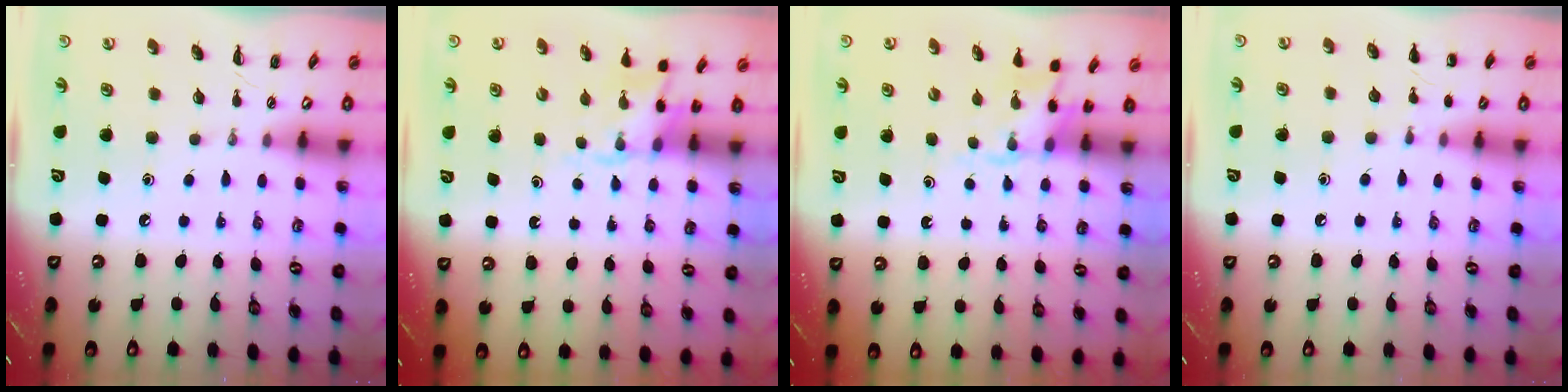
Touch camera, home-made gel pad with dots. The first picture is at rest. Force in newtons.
{"total": 2.8, "press": 2.6, "slide": 1.0}
{"total": 2.8, "press": 2.6, "slide": 1.0}
{"total": 5.9, "press": 5.7, "slide": 1.7}